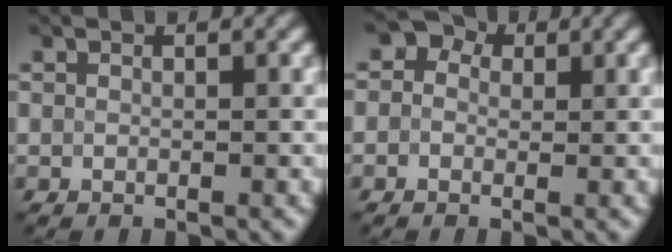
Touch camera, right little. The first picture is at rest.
{"total": 5.8, "force": [1.9, 5.1, 2.1], "torque": [-0.071, 0.039, -0.001]}